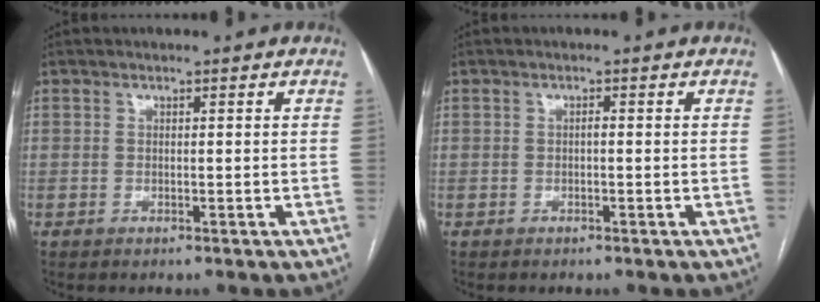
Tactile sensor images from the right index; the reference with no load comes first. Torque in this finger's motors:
{"motor_torque": [0.16, 0.04, 0.04, 0.02]}